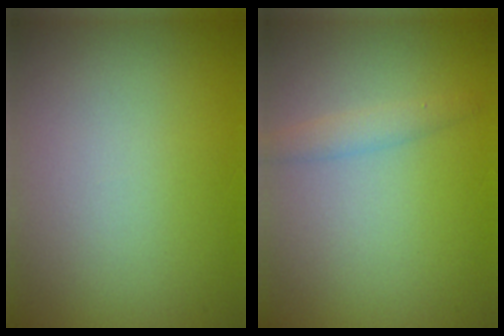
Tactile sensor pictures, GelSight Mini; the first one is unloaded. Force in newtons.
{"total": 1.5, "press": 1.5, "slide": 0.0}